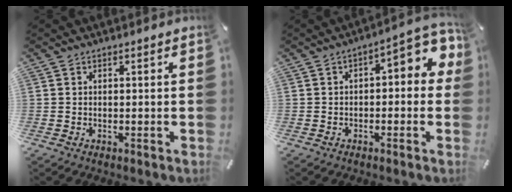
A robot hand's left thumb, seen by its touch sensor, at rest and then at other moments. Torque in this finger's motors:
{"motor_torque": [0.20, 0.20, 0.40, 0.56, 0.07]}